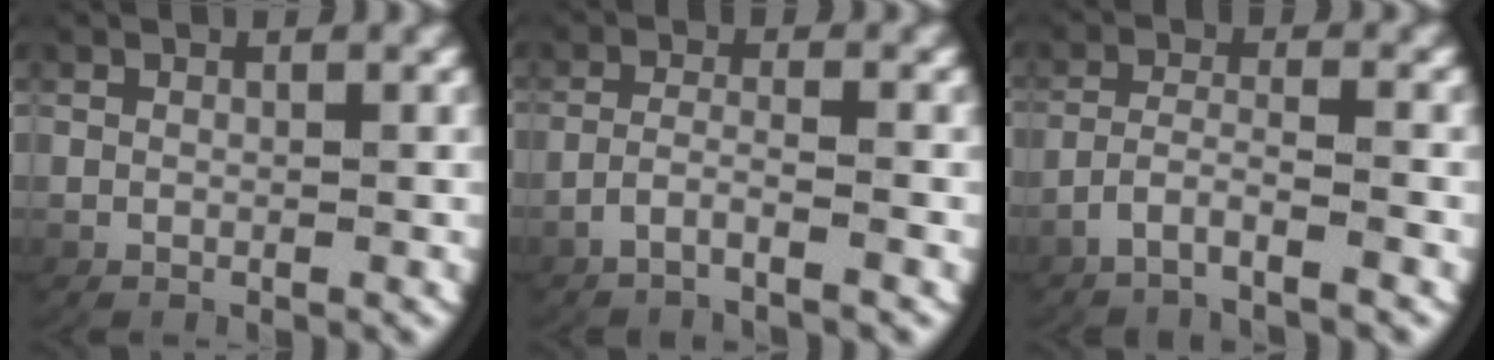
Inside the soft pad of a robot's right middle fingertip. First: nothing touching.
{"total": 2.3, "force": [-1.8, 0.0, 1.4], "torque": [-0.037, -0.008, -0.031]}
{"total": 3.2, "force": [-2.6, 0.4, 1.7], "torque": [-0.042, -0.008, -0.044]}